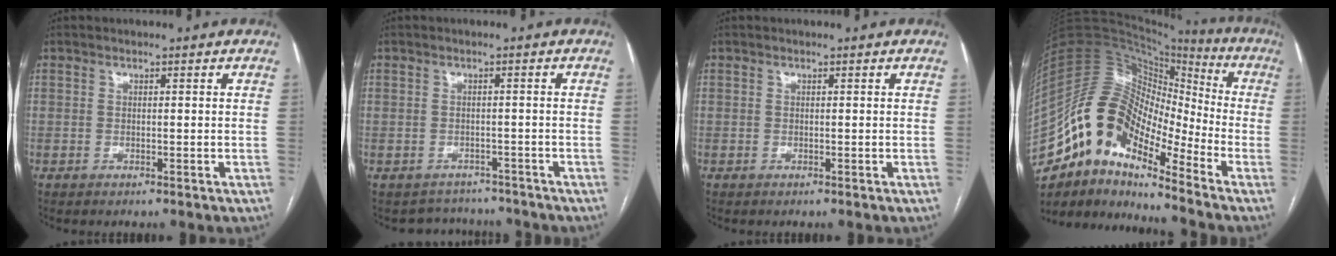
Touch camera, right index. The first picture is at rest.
{"total": 4.6, "force": [-3.9, 2.3, -1.0], "torque": [0.015, 0.020, -0.053]}
{"total": 0.0}
{"total": 17.2, "force": [-11.4, 6.6, 11.1], "torque": [-0.199, 0.058, -0.205]}